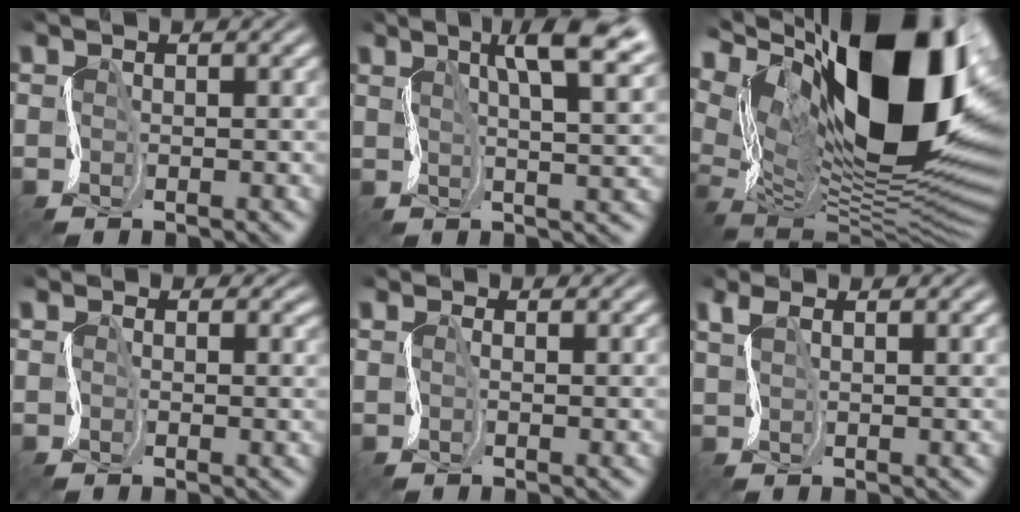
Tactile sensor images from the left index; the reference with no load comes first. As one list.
[{"total": 7.6, "force": [3.9, 2.4, 6.1], "torque": [-0.077, 0.017, 0.057]}, {"total": 20.4, "force": [7.7, 9.3, 16.4], "torque": [-0.273, 0.046, 0.136]}, {"total": 1.5, "force": [0.8, 1.2, -0.3], "torque": [0.018, 0.005, 0.011]}, {"total": 0.9, "force": [0.7, 0.5, -0.3], "torque": [0.011, 0.004, 0.006]}, {"total": 2.3, "force": [1.9, 1.0, 0.9], "torque": [-0.009, 0.013, 0.032]}]